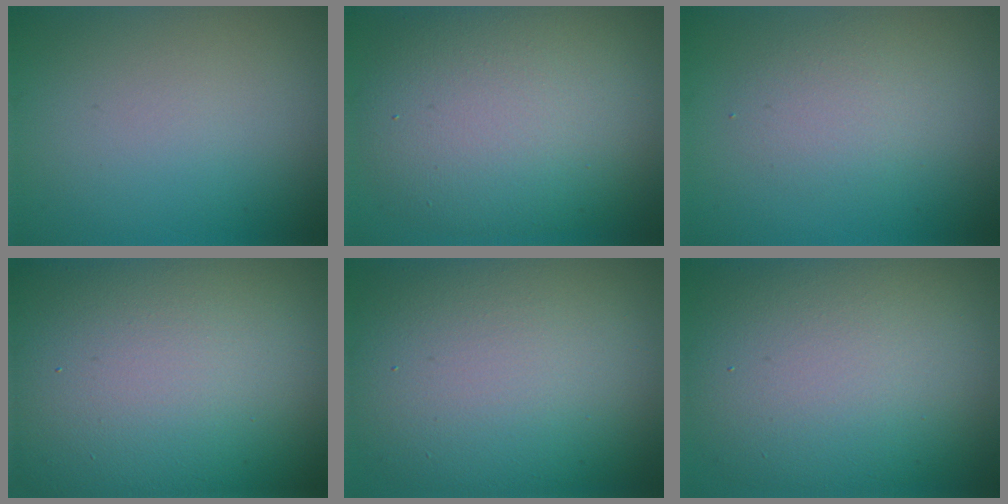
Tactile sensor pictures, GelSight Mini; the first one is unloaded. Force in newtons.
{"total": 10.5, "press": 10.5, "slide": 0.9}
{"total": 2.4, "press": 2.4, "slide": 0.1}
{"total": 25.4, "press": 25.4, "slide": 1.6}
{"total": 14.0, "press": 14.0, "slide": 0.7}
{"total": 13.1, "press": 13.1, "slide": 0.7}